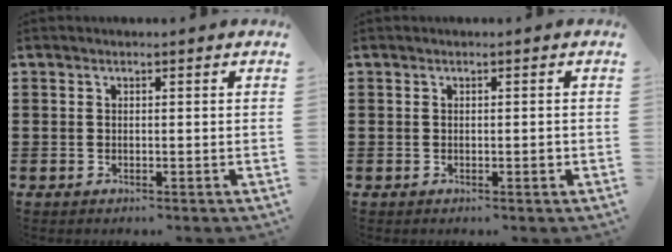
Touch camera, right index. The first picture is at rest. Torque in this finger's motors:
{"motor_torque": [0.62, -0.12, 0.02, 0.00]}